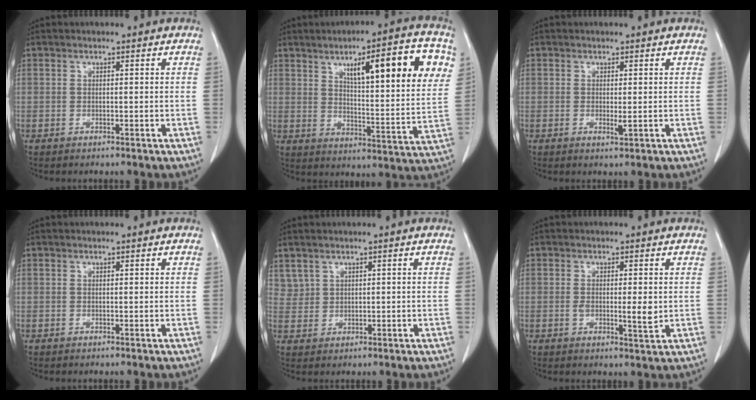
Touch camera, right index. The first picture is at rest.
{"total": 18.7, "force": [7.8, 3.2, 16.7], "torque": [-0.223, 0.010, 0.112]}
{"total": 1.2, "force": [-0.1, 0.2, 1.2], "torque": [-0.022, -0.006, 0.001]}
{"total": 0.0}
{"total": 2.5, "force": [1.7, 1.8, 0.2], "torque": [0.005, 0.005, 0.039]}
{"total": 3.9, "force": [-0.1, 0.9, 3.8], "torque": [-0.063, -0.007, -0.002]}